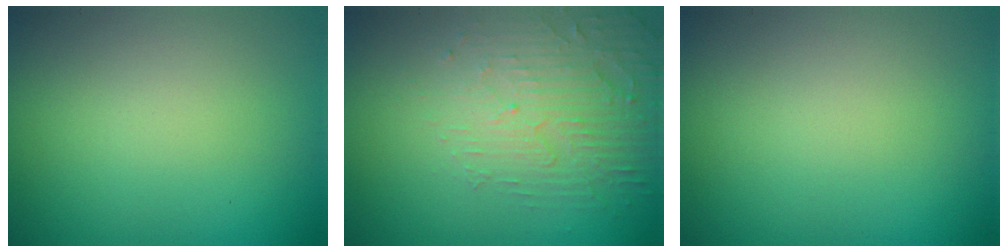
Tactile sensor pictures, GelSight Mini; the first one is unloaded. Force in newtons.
{"total": 5.0, "press": 3.3, "slide": 3.8}
{"total": 0.0}